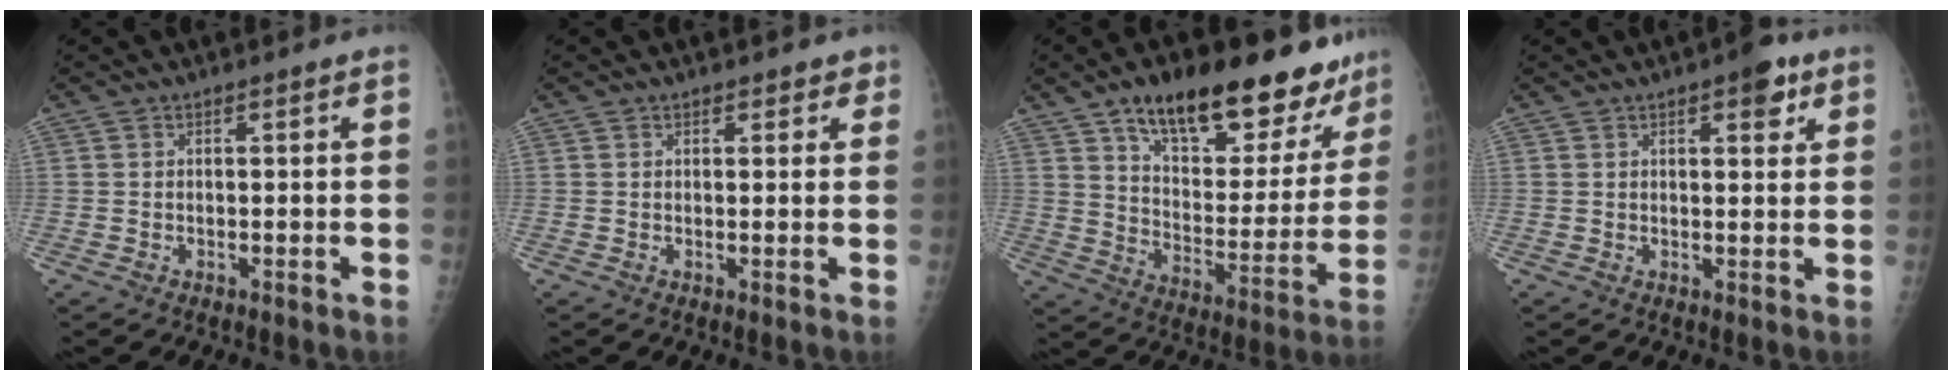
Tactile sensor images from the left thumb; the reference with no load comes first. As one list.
[{"total": 2.0, "force": [1.3, 1.3, 0.7], "torque": [0.015, -0.004, 0.011]}, {"total": 25.5, "force": [17.5, 10.4, 15.4], "torque": [-0.174, -0.062, 0.264]}, {"total": 5.0, "force": [2.7, 2.0, 3.7], "torque": [-0.033, -0.007, 0.029]}]